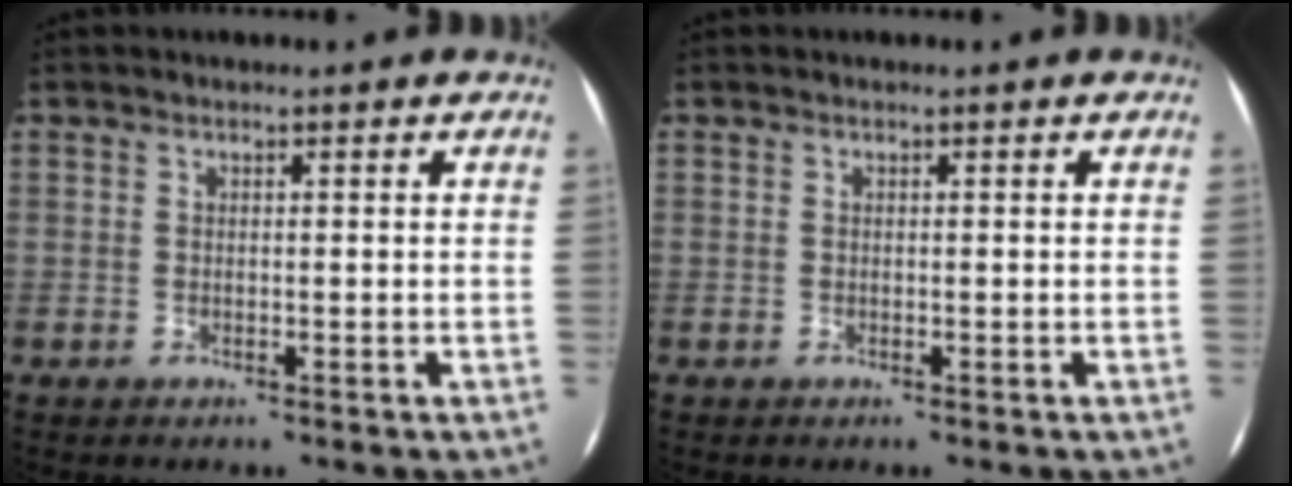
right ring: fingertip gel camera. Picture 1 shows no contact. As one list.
[{"total": 0.0}]